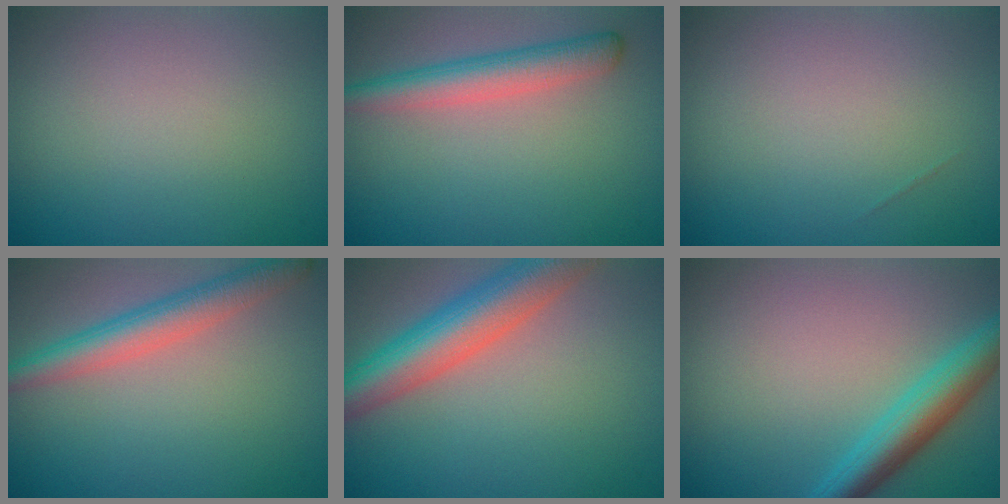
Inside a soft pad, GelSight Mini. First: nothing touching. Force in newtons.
{"total": 3.8, "press": 3.8, "slide": 0.2}
{"total": 0.0}
{"total": 4.2, "press": 4.2, "slide": 0.1}
{"total": 7.4, "press": 7.4, "slide": 0.5}
{"total": 4.5, "press": 4.5, "slide": 0.1}